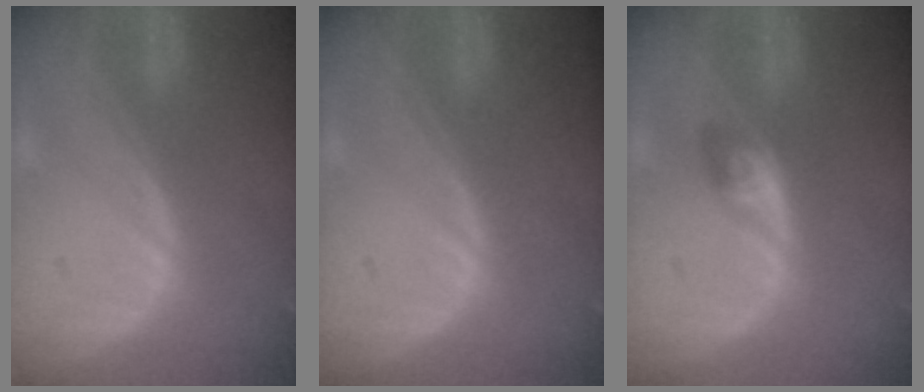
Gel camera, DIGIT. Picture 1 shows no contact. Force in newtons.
{"total": 0.0}
{"total": 2.9, "press": 2.6, "slide": 1.1}